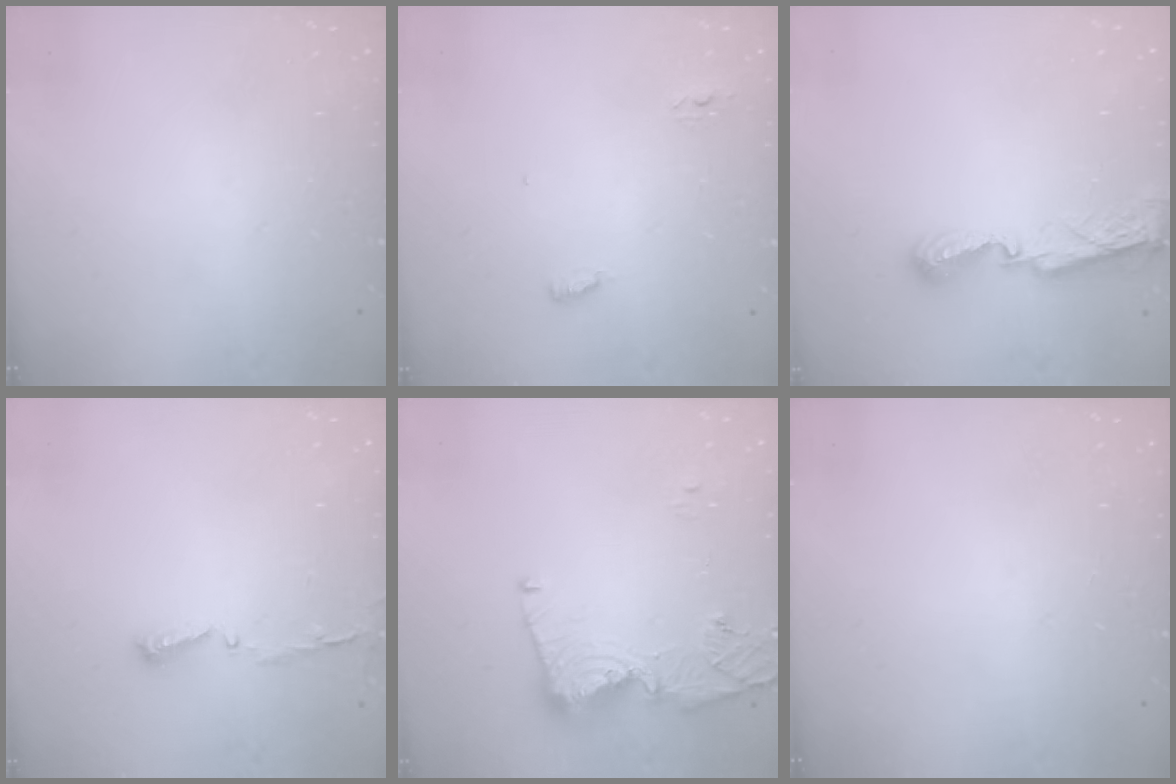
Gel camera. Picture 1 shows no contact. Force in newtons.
{"total": 4.3, "press": 4.0, "slide": 1.6}
{"total": 7.7, "press": 7.7, "slide": 0.8}
{"total": 4.3, "press": 4.3, "slide": 0.5}
{"total": 12.8, "press": 12.7, "slide": 1.3}
{"total": 0.0}